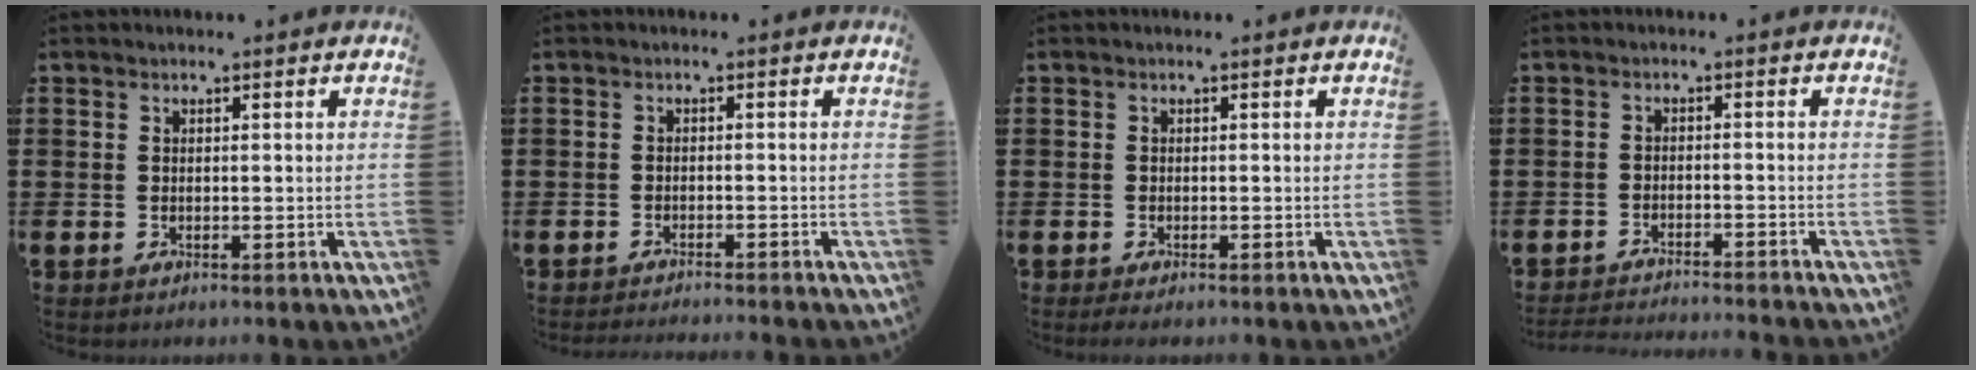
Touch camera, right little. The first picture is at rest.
{"total": 1.0, "force": [-1.0, -0.2, 0.0], "torque": [-0.001, 0.001, -0.021]}
{"total": 0.6, "force": [-0.4, 0.1, 0.4], "torque": [-0.008, -0.002, -0.007]}
{"total": 2.2, "force": [-2.2, -0.3, 0.2], "torque": [-0.002, 0.001, -0.045]}